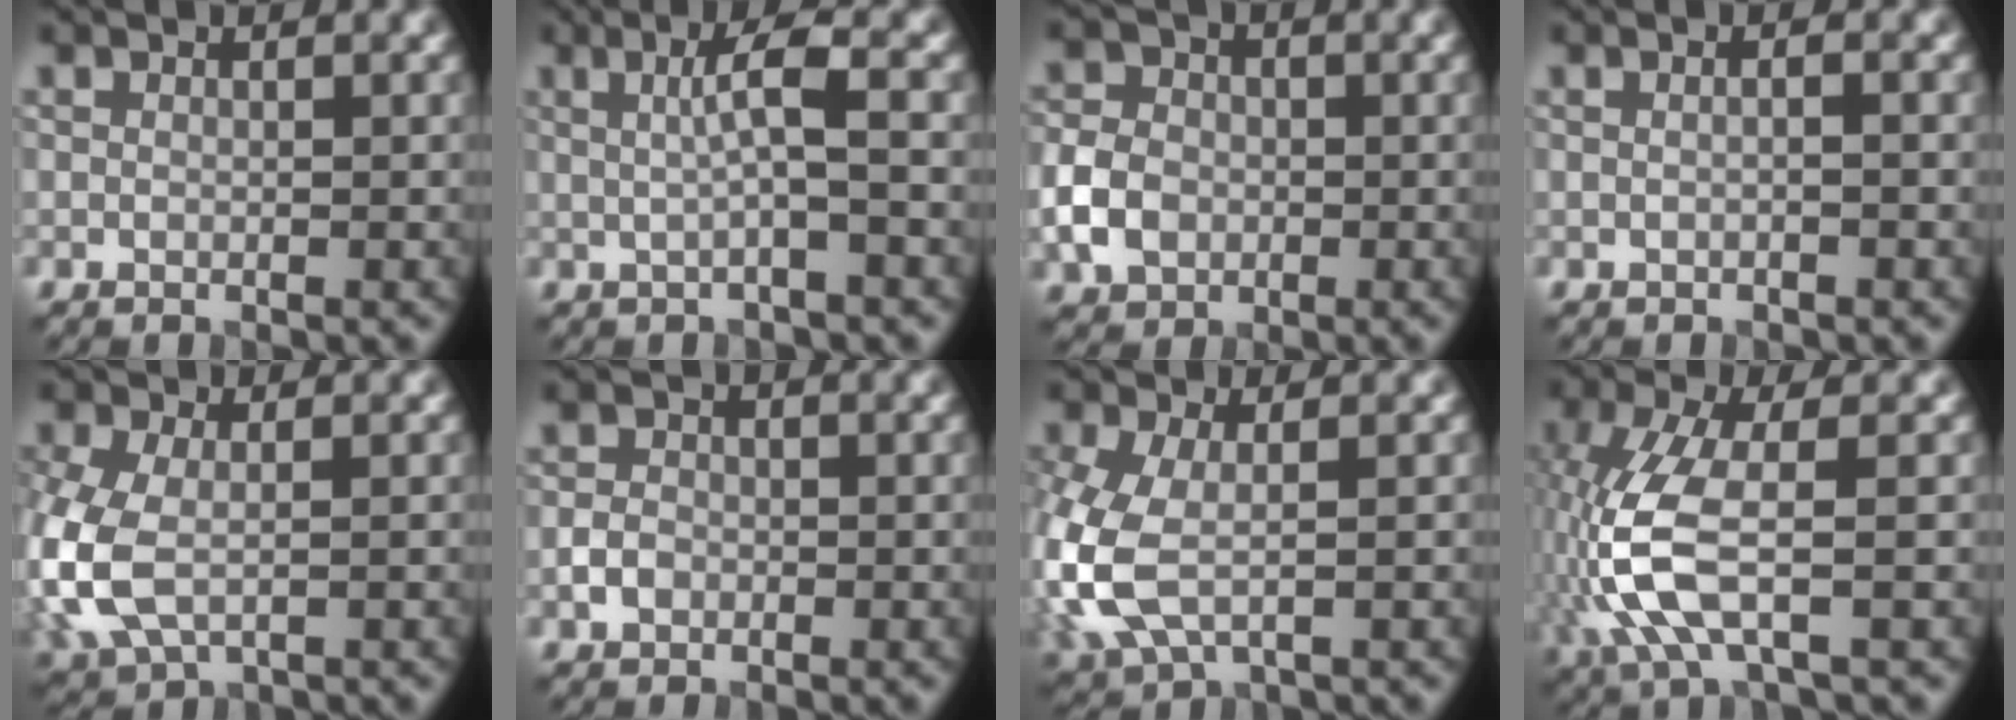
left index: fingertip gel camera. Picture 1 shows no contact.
{"total": 3.5, "force": [0.3, 0.5, 3.5], "torque": [-0.062, 0.005, 0.001]}
{"total": 4.1, "force": [-1.1, 3.3, 2.2], "torque": [-0.046, 0.003, -0.028]}
{"total": 1.3, "force": [0.2, 0.4, 1.2], "torque": [-0.008, -0.008, -0.006]}
{"total": 7.2, "force": [-1.2, 4.6, 5.4], "torque": [-0.149, -0.009, -0.028]}
{"total": 1.7, "force": [-0.6, 1.3, 0.8], "torque": [-0.012, 0.001, -0.016]}
{"total": 6.7, "force": [-0.7, 3.9, 5.4], "torque": [-0.146, -0.006, -0.018]}
{"total": 6.7, "force": [-1.5, 2.4, 6.0], "torque": [-0.157, -0.001, -0.029]}